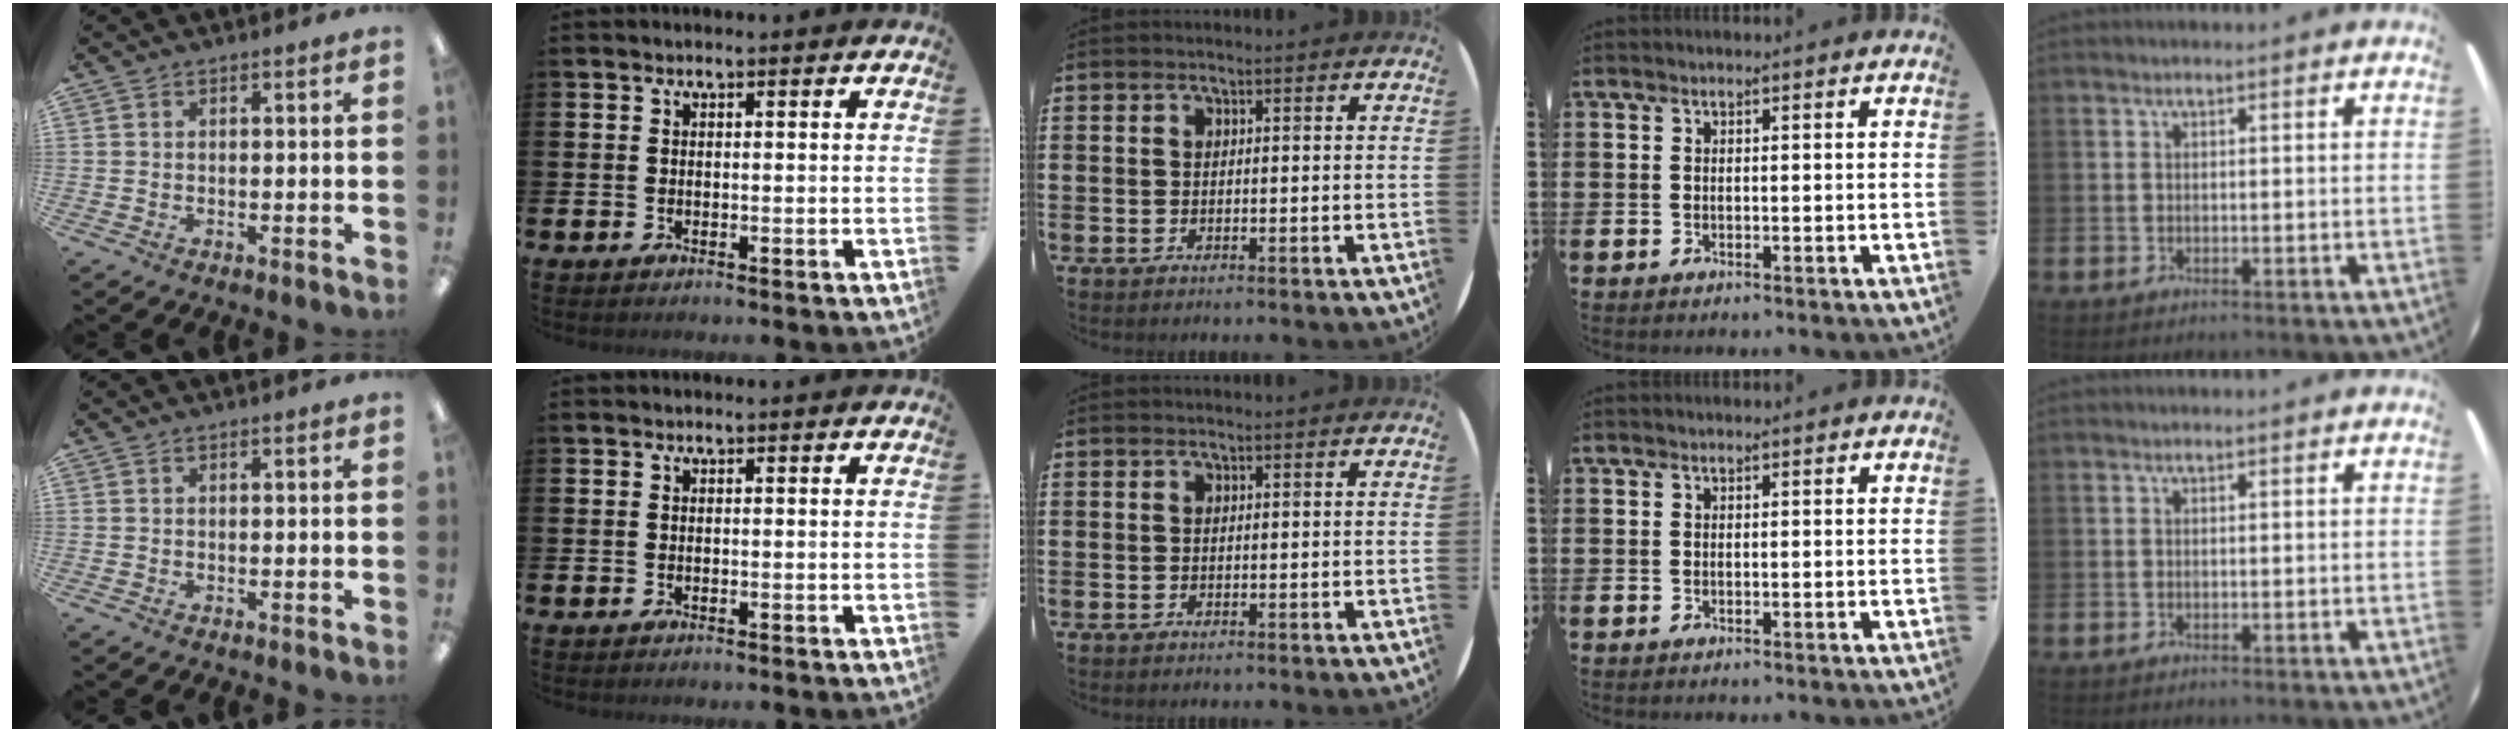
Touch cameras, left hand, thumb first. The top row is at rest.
{}